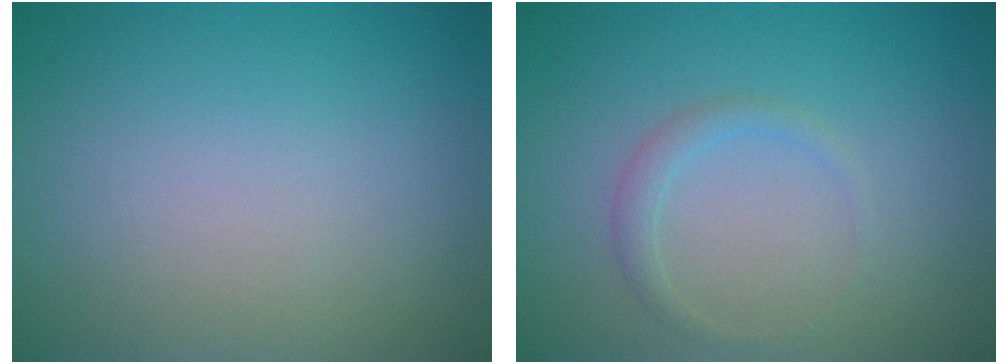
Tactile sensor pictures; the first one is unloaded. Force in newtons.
{"total": 1.2, "press": 1.2, "slide": 0.0}